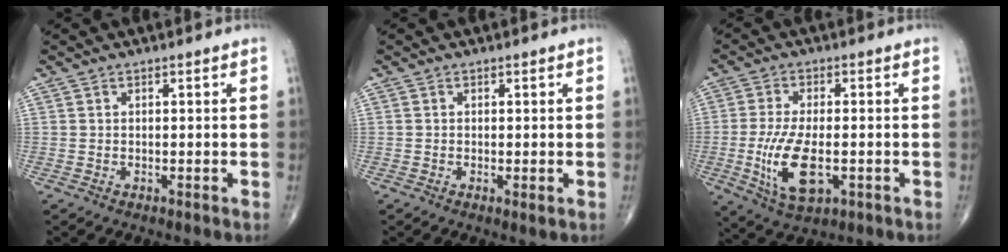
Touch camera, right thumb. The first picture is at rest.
{"total": 0.9, "force": [-0.2, 0.2, 0.9], "torque": [-0.021, -0.005, -0.006]}
{"total": 11.1, "force": [-2.5, 5.1, 9.6], "torque": [-0.192, -0.009, -0.039]}